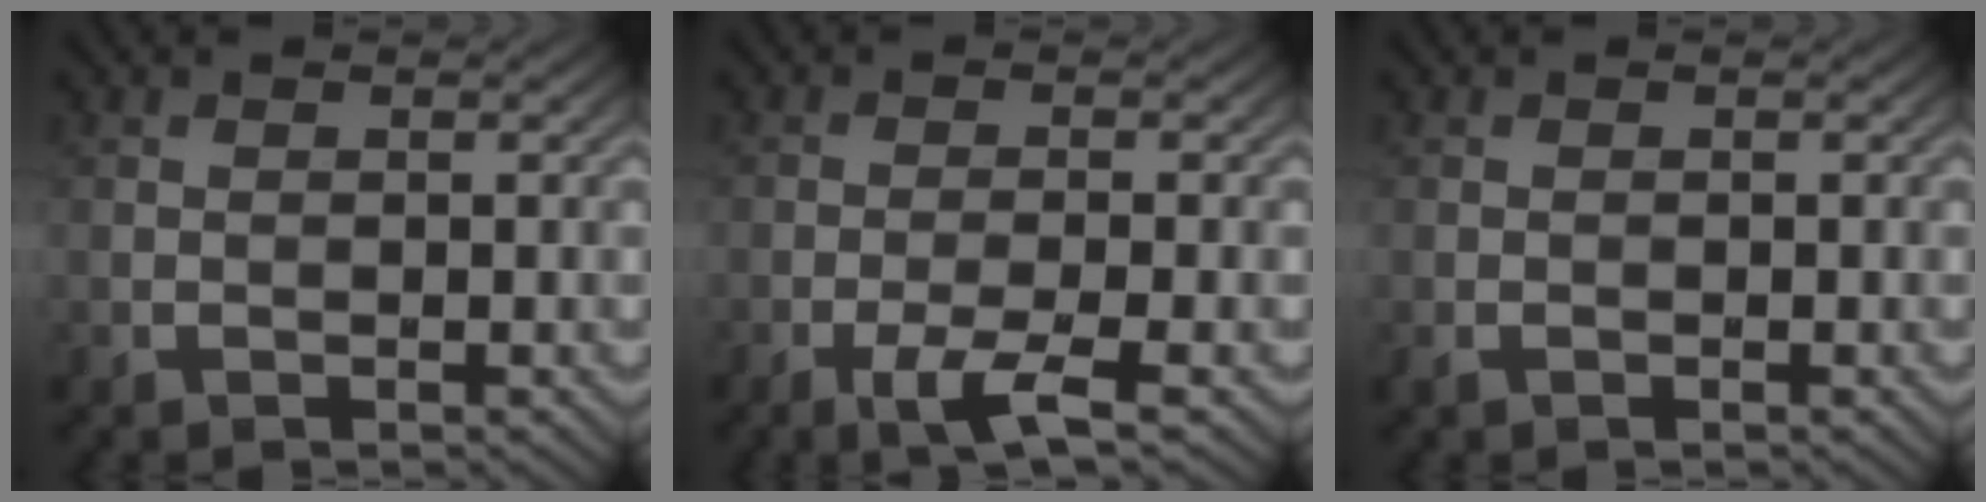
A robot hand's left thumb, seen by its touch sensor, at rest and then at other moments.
{"total": 3.9, "force": [-2.3, 0.4, 3.1], "torque": [-0.057, 0.003, -0.046]}
{"total": 0.7, "force": [-0.4, 0.3, 0.6], "torque": [-0.012, 0.000, -0.007]}